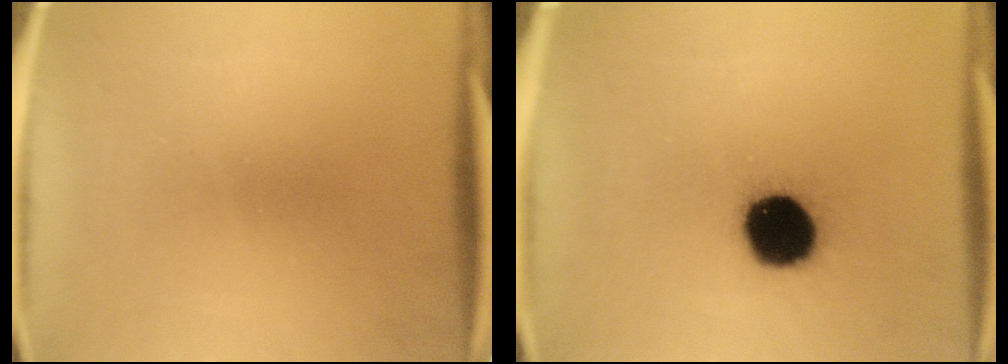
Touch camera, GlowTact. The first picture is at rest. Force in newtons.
{"total": 16.0}